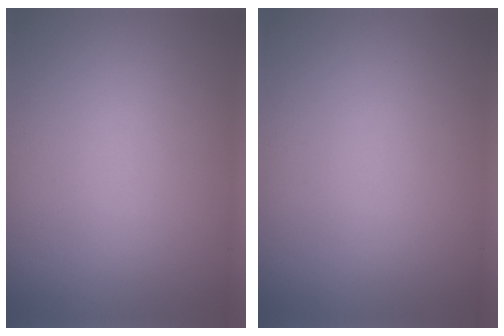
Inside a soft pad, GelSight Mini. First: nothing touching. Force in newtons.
{"total": 0.0}